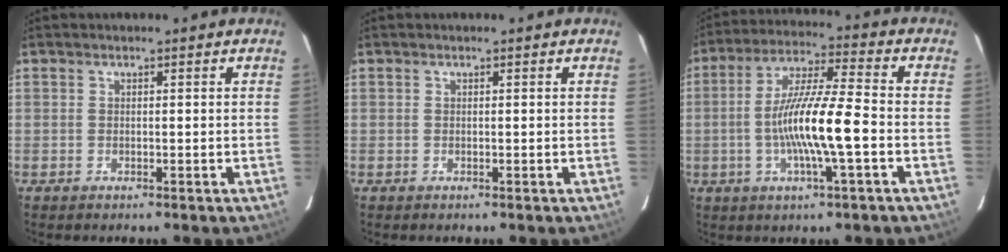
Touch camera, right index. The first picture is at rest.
{"total": 0.0}
{"total": 12.9, "force": [-3.1, 0.9, 12.5], "torque": [-0.238, 0.003, -0.060]}